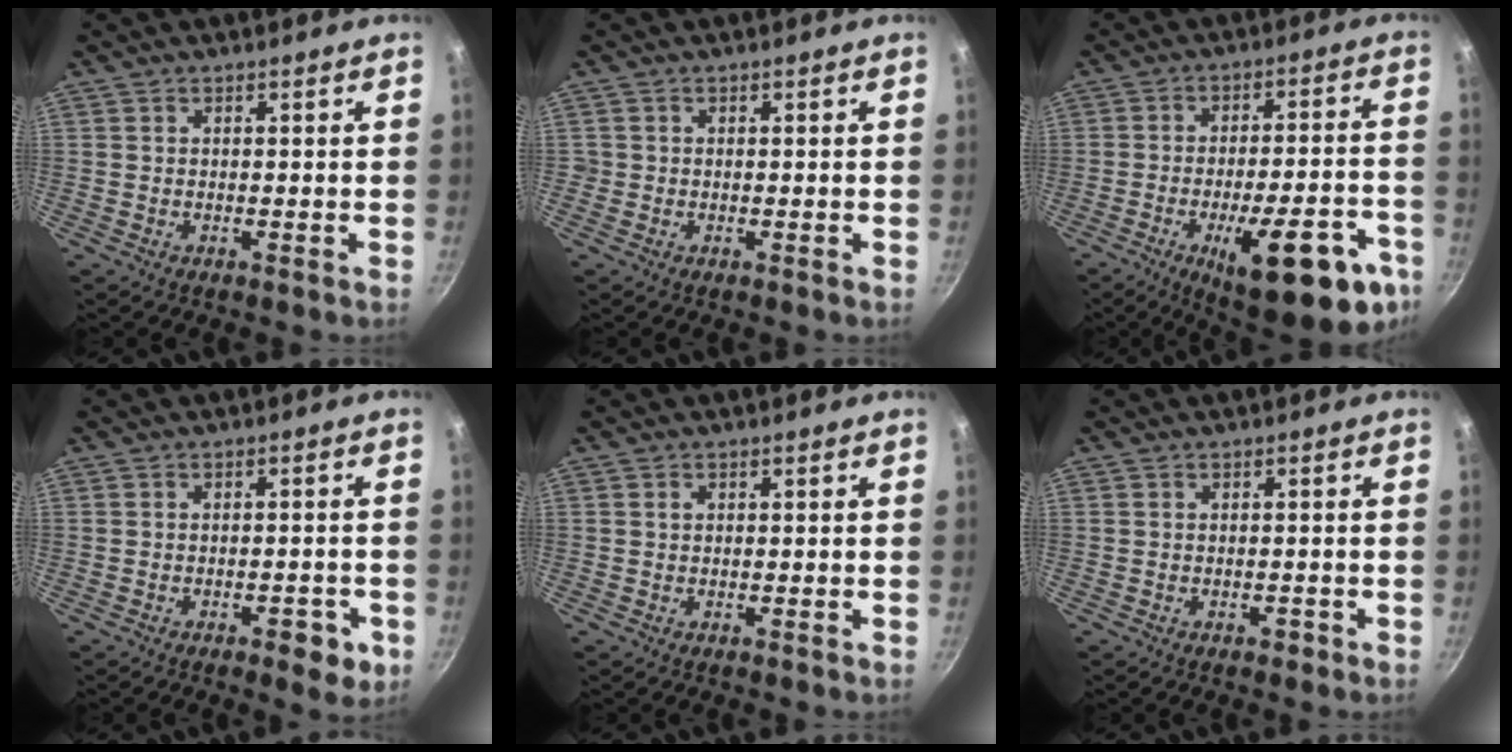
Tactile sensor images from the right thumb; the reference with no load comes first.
{"total": 0.8, "force": [-0.2, 0.8, 0.0], "torque": [0.004, 0.005, -0.003]}
{"total": 20.3, "force": [-9.7, 6.8, 16.6], "torque": [-0.180, 0.046, -0.124]}
{"total": 4.5, "force": [-2.1, 2.3, 3.2], "torque": [-0.020, 0.012, -0.022]}
{"total": 0.8, "force": [0.2, 0.6, 0.4], "torque": [-0.008, 0.000, 0.004]}
{"total": 0.9, "force": [-0.5, 0.5, 0.4], "torque": [-0.001, 0.003, -0.007]}